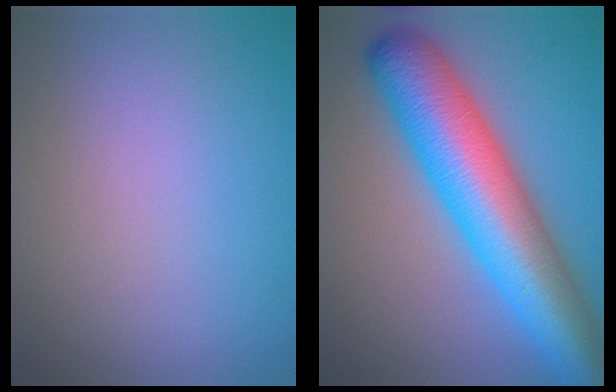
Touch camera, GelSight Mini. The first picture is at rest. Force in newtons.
{"total": 12.3, "press": 12.3, "slide": 0.3}